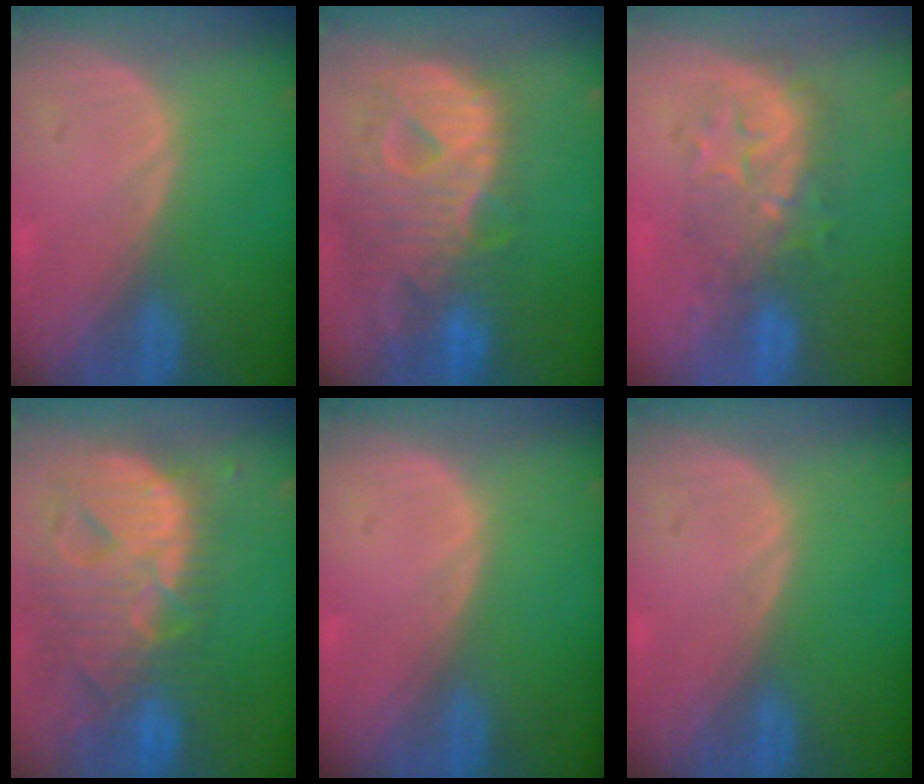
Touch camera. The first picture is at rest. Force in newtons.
{"total": 12.8, "press": 10.8, "slide": 6.8}
{"total": 7.8, "press": 7.5, "slide": 2.1}
{"total": 13.8, "press": 11.7, "slide": 7.2}
{"total": 0.0}
{"total": 0.0}